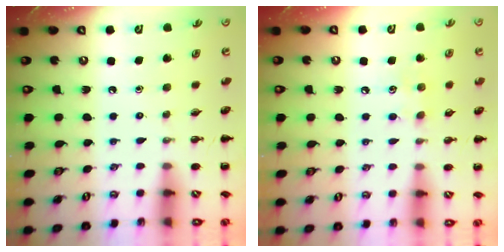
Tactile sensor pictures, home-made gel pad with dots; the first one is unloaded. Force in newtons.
{"total": 6.7, "press": 6.5, "slide": 1.7}